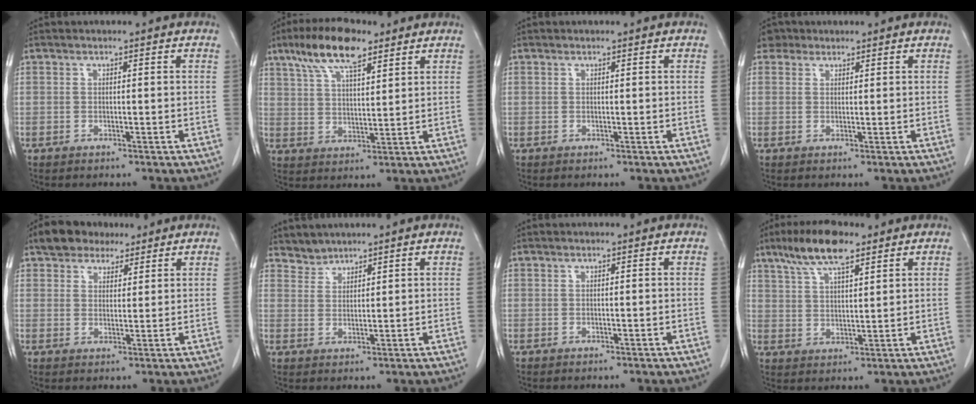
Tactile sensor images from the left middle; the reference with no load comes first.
{"total": 10.7, "force": [7.2, 2.9, 7.3], "torque": [-0.141, 0.016, 0.131]}
{"total": 0.0}
{"total": 2.4, "force": [1.8, 1.6, 0.0], "torque": [0.002, 0.010, 0.029]}
{"total": 6.6, "force": [5.1, 3.6, 2.2], "torque": [-0.037, 0.023, 0.092]}
{"total": 2.4, "force": [2.3, 0.6, -0.6], "torque": [0.013, 0.006, 0.046]}
{"total": 0.0}
{"total": 9.3, "force": [6.5, 2.2, 6.2], "torque": [-0.124, 0.013, 0.120]}